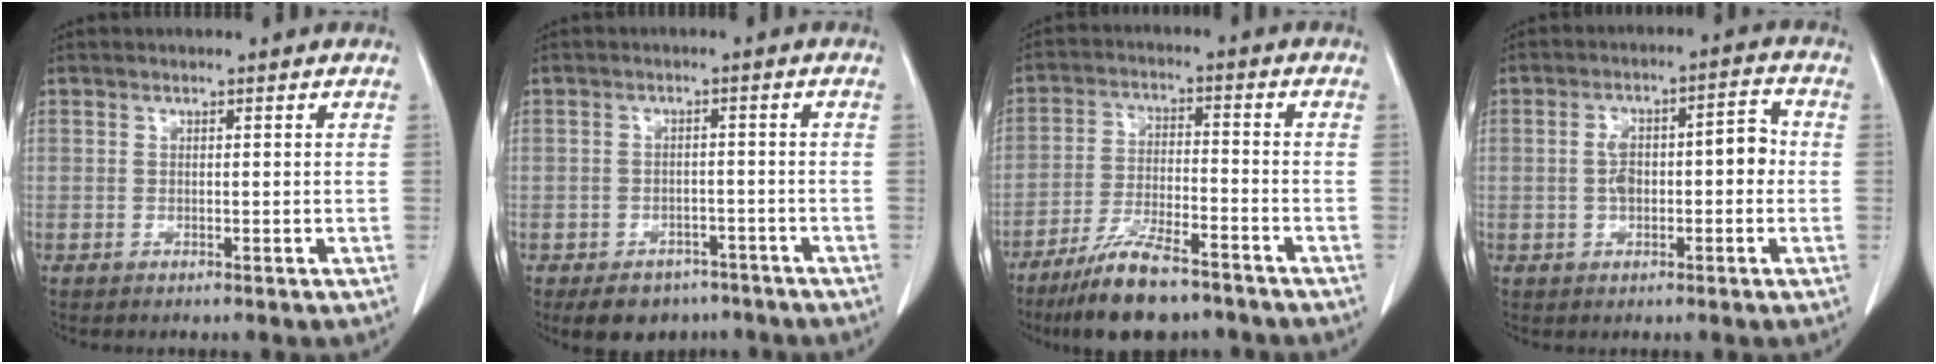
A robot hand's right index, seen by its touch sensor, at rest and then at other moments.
{"total": 7.1, "force": [-5.2, 4.5, 1.9], "torque": [-0.017, 0.007, -0.071]}
{"total": 11.2, "force": [-8.7, 2.5, 6.7], "torque": [-0.125, -0.023, -0.149]}
{"total": 7.4, "force": [-0.4, 3.1, 6.8], "torque": [-0.116, 0.034, -0.007]}